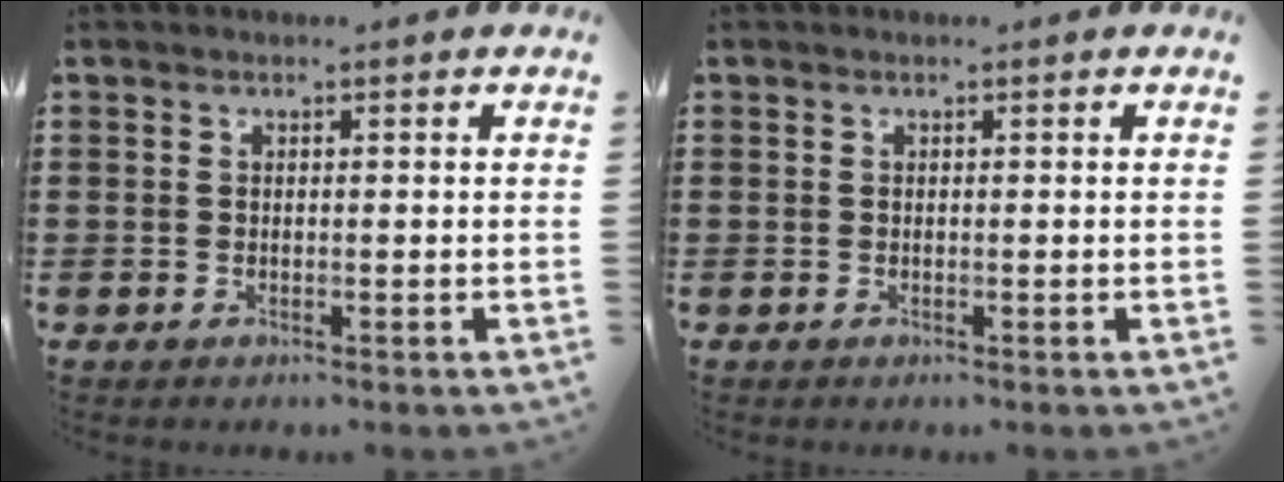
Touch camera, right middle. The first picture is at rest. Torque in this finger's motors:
{"motor_torque": [1.08, -0.51, 0.00, -0.01]}